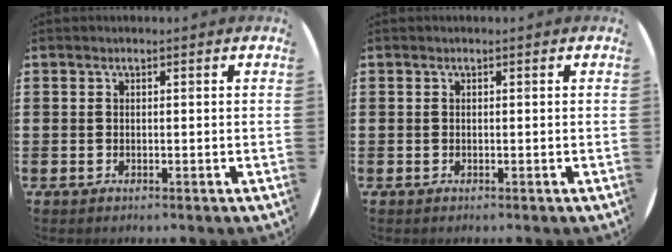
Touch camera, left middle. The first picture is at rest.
{"total": 0.0}